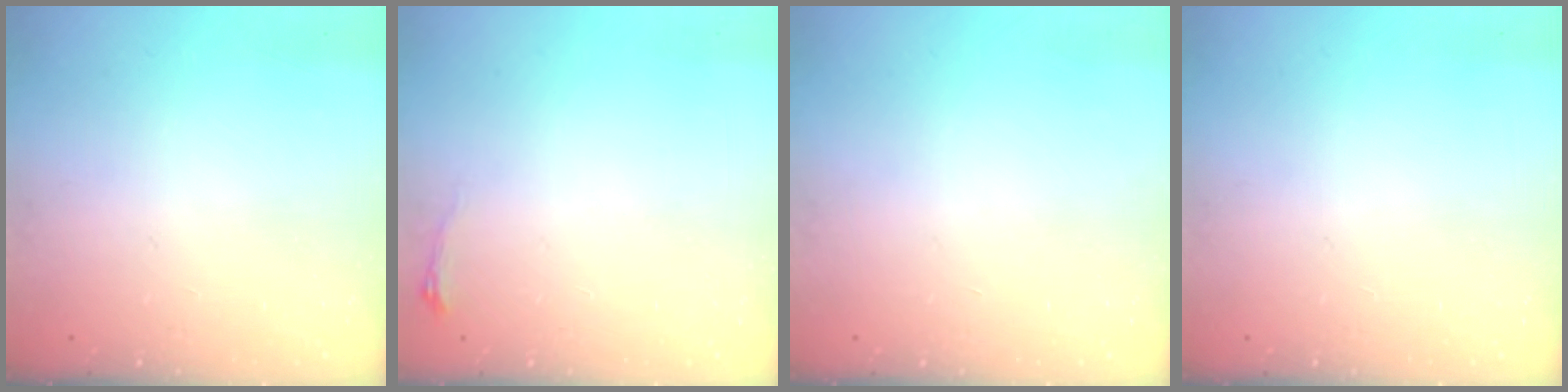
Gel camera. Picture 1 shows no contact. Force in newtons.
{"total": 3.1, "press": 3.0, "slide": 0.9}
{"total": 0.0}
{"total": 0.0}